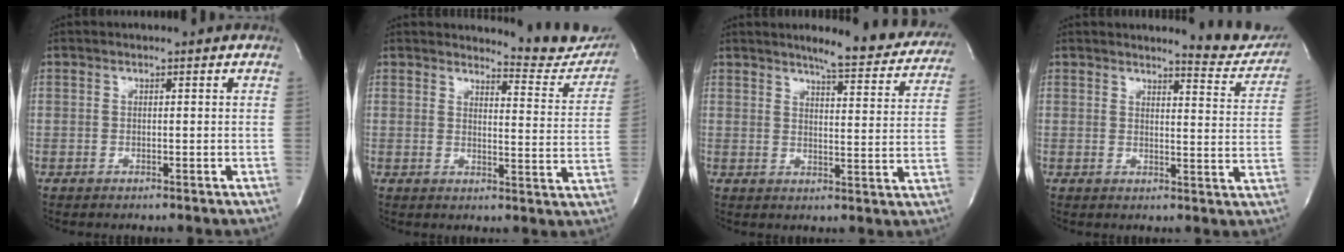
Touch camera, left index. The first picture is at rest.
{"total": 10.0, "force": [9.9, 1.6, 1.1], "torque": [0.004, -0.056, 0.098]}
{"total": 13.7, "force": [12.4, 2.0, 5.5], "torque": [-0.055, -0.031, 0.134]}
{"total": 8.4, "force": [8.2, 0.9, 1.6], "torque": [-0.007, -0.043, 0.079]}